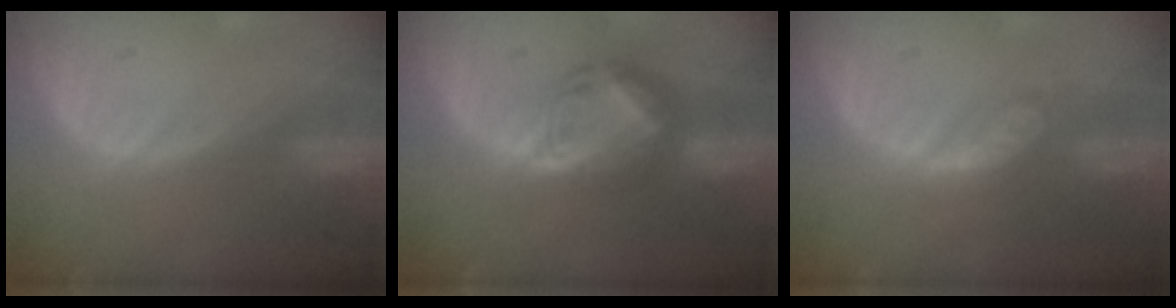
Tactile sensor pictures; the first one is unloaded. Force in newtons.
{"total": 7.4, "press": 6.6, "slide": 3.3}
{"total": 4.6, "press": 4.2, "slide": 1.9}